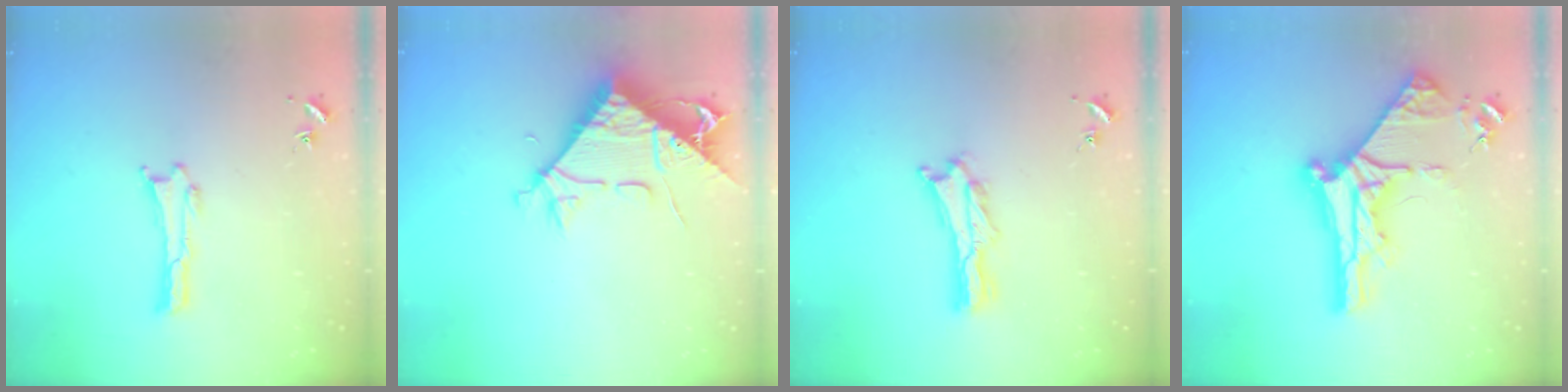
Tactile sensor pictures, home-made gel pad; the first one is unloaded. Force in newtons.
{"total": 8.7, "press": 8.6, "slide": 1.0}
{"total": 2.1, "press": 2.1, "slide": 0.3}
{"total": 10.5, "press": 10.5, "slide": 1.2}